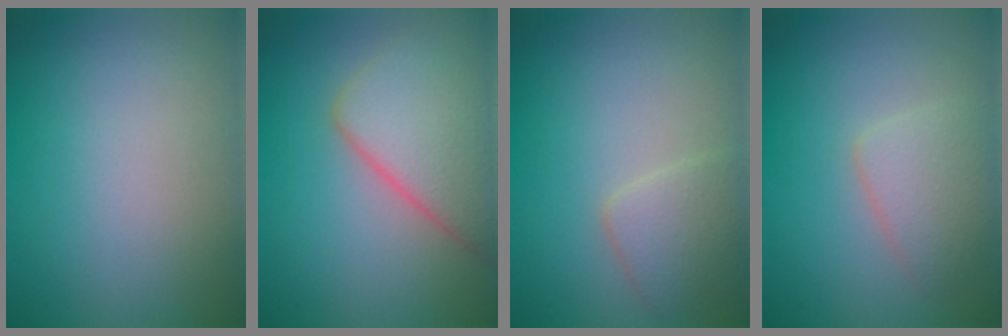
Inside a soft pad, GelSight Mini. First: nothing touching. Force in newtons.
{"total": 6.7, "press": 6.7, "slide": 0.4}
{"total": 2.6, "press": 2.6, "slide": 0.1}
{"total": 2.7, "press": 2.7, "slide": 0.1}